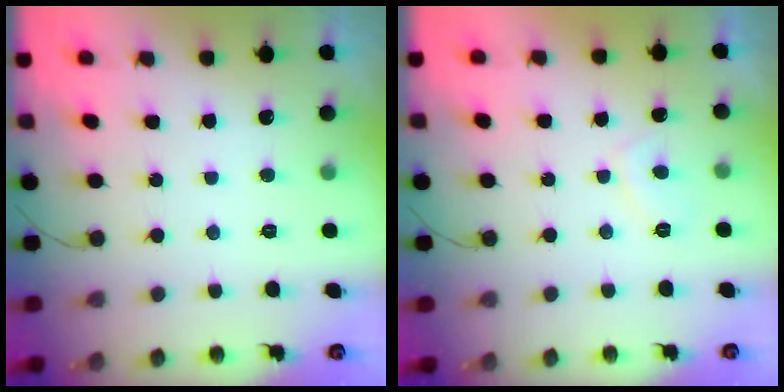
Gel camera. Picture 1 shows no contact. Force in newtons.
{"total": 2.8, "press": 2.6, "slide": 0.8}